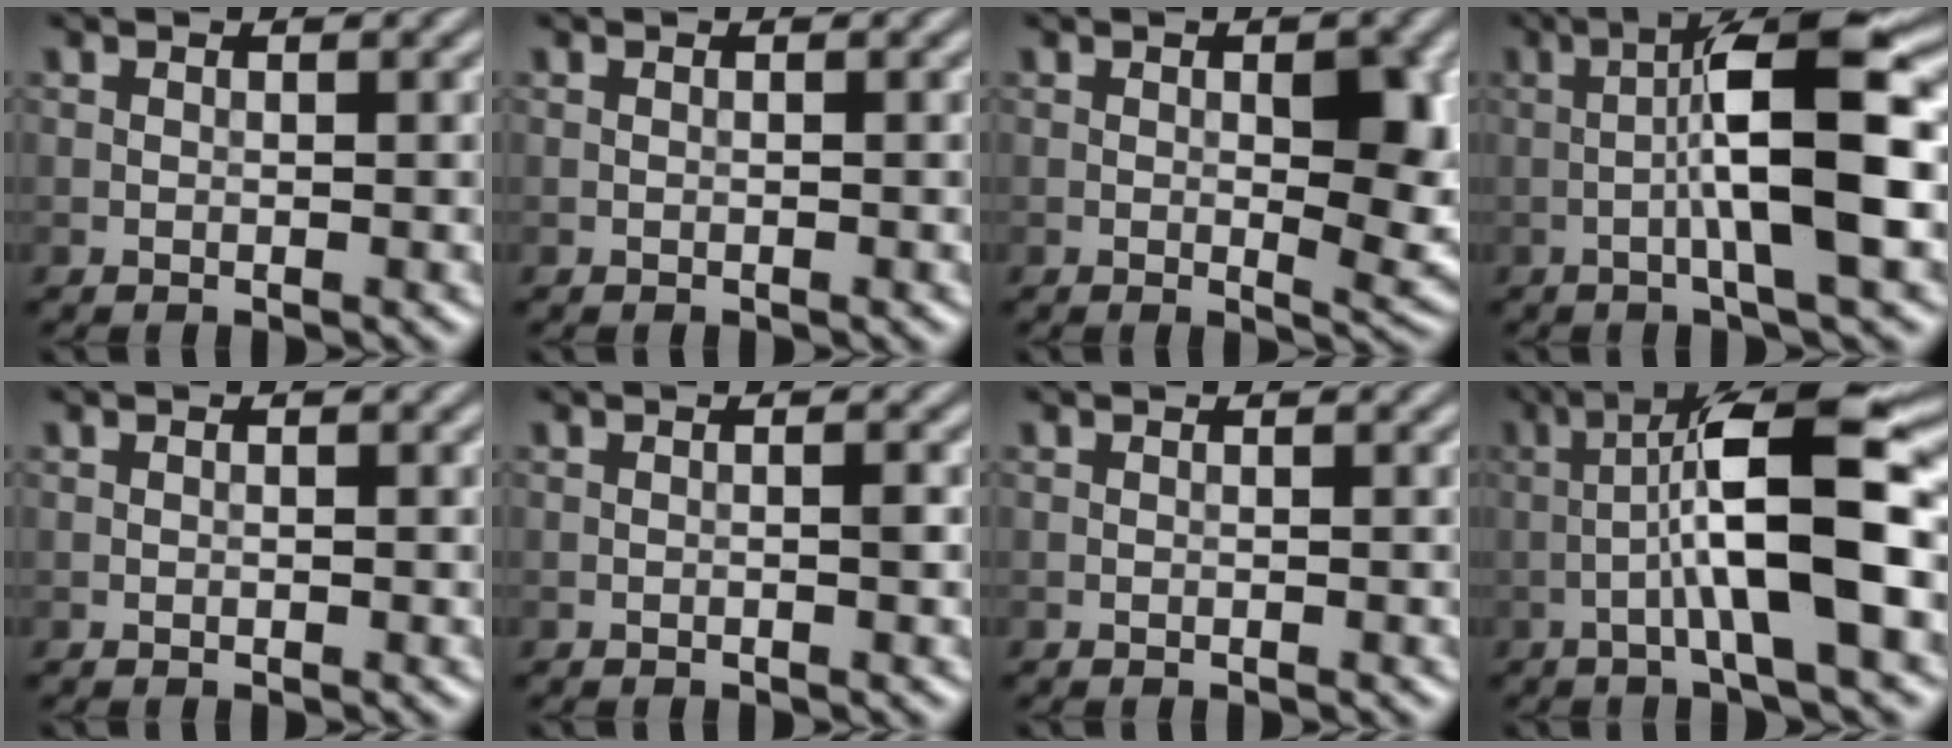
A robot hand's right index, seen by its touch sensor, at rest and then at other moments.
{"total": 0.0}
{"total": 5.4, "force": [0.3, 2.1, 4.9], "torque": [-0.062, -0.006, 0.010]}
{"total": 8.7, "force": [-1.0, 1.2, 8.6], "torque": [-0.136, 0.018, -0.021]}
{"total": 0.0}
{"total": 0.8, "force": [-0.2, 0.0, 0.7], "torque": [-0.011, 0.001, -0.004]}
{"total": 0.0}
{"total": 9.7, "force": [-1.5, 1.4, 9.5], "torque": [-0.154, 0.025, -0.029]}